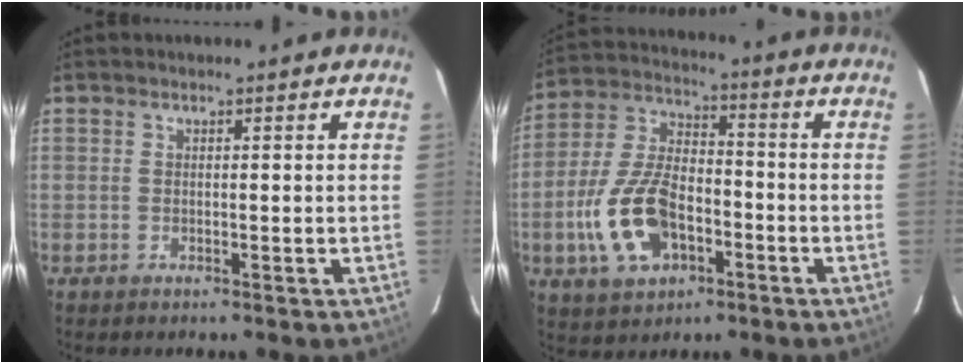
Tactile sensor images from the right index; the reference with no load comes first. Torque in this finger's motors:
{"motor_torque": [1.22, -0.91, 0.37, 0.14]}